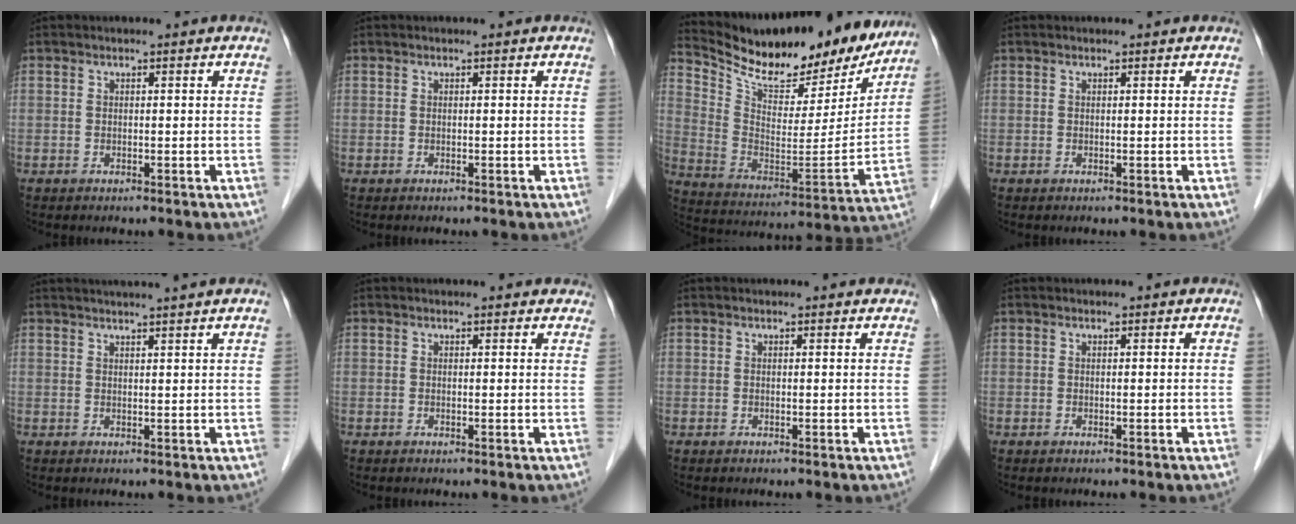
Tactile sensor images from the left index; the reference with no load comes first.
{"total": 0.0}
{"total": 22.6, "force": [20.4, 6.1, 7.6], "torque": [-0.136, -0.031, 0.310]}
{"total": 0.0}
{"total": 6.5, "force": [5.7, -1.2, 3.0], "torque": [-0.036, 0.019, 0.070]}
{"total": 4.9, "force": [4.5, 1.5, 1.4], "torque": [-0.010, 0.017, 0.040]}
{"total": 3.1, "force": [2.9, 0.7, 0.7], "torque": [-0.013, 0.017, 0.027]}
{"total": 0.0}